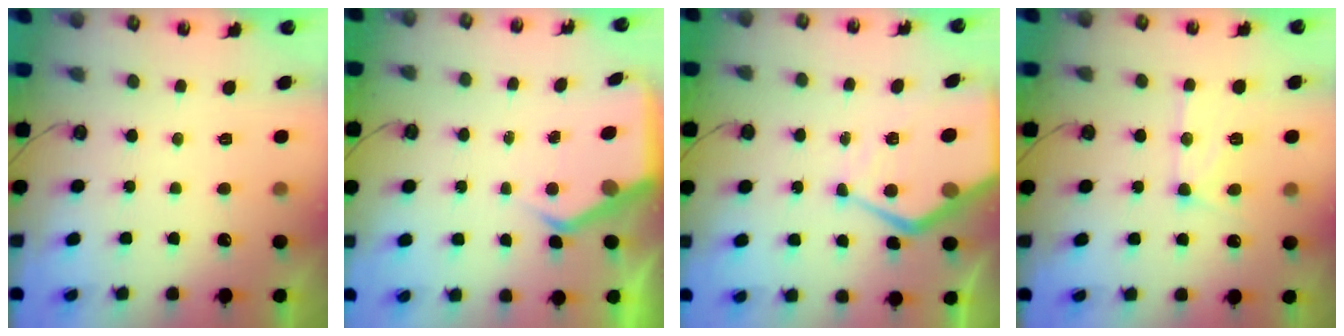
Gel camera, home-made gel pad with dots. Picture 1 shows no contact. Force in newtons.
{"total": 4.9, "press": 4.9, "slide": 0.3}
{"total": 11.0, "press": 11.0, "slide": 0.5}
{"total": 14.3, "press": 14.2, "slide": 1.1}